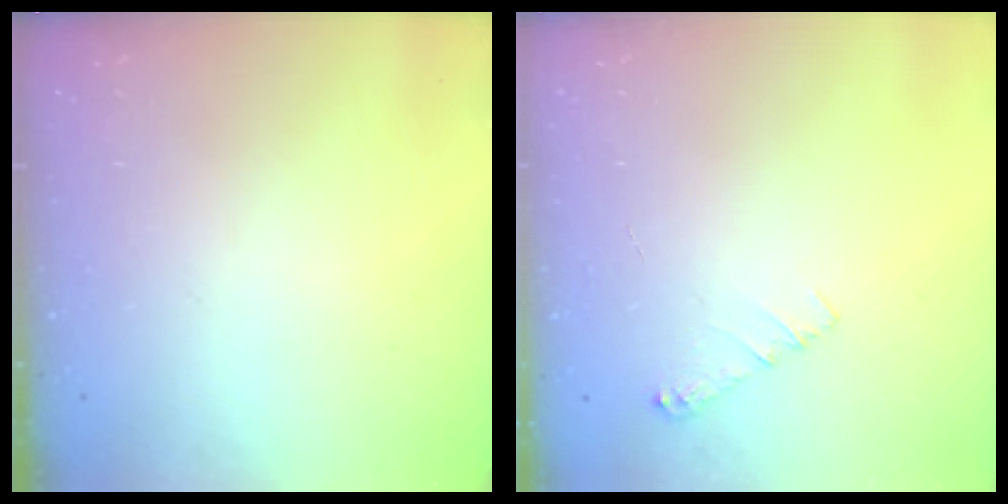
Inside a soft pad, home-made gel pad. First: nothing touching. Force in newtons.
{"total": 4.1, "press": 4.1, "slide": 0.6}